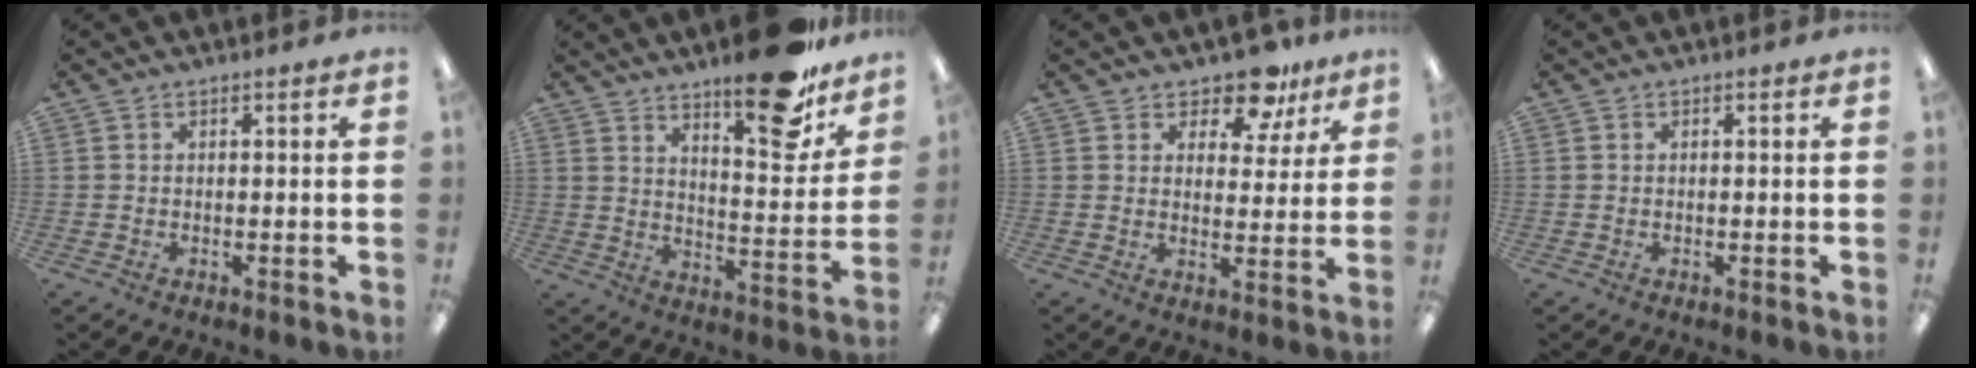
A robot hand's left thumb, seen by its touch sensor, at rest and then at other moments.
{"total": 18.3, "force": [13.8, 6.0, 10.5], "torque": [-0.130, -0.097, 0.222]}
{"total": 9.0, "force": [7.2, 4.1, 3.4], "torque": [-0.048, -0.046, 0.128]}
{"total": 0.0}